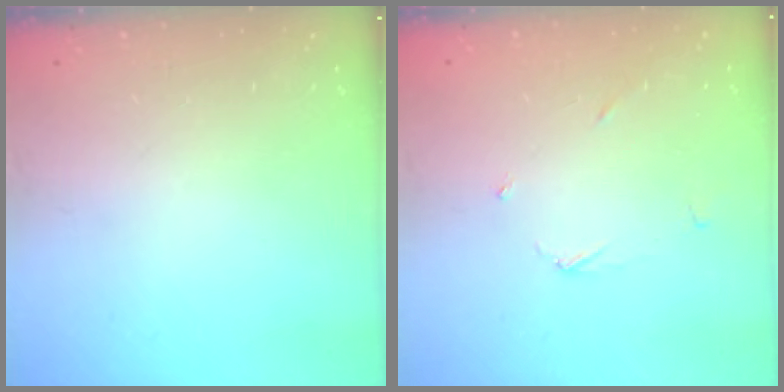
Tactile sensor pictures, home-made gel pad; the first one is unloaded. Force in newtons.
{"total": 2.5, "press": 2.5, "slide": 0.2}